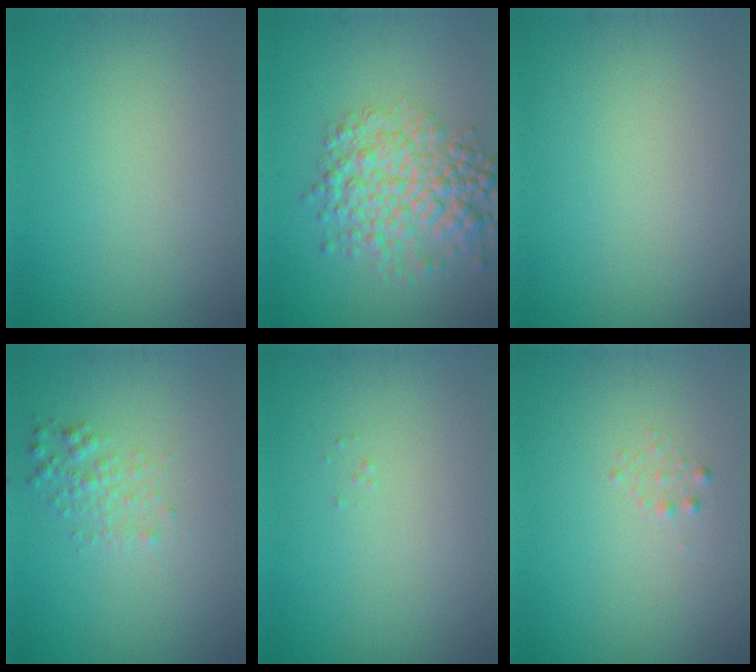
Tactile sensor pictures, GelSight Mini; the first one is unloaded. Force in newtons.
{"total": 6.1, "press": 6.1, "slide": 0.1}
{"total": 0.0}
{"total": 1.5, "press": 1.5, "slide": 0.1}
{"total": 0.0}
{"total": 0.6, "press": 0.6, "slide": 0.1}